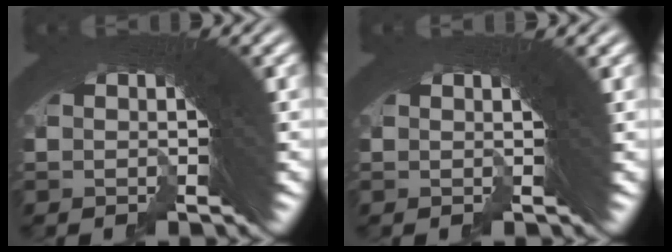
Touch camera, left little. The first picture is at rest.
{"total": 1.4, "force": [0.9, -0.6, 0.9], "torque": [-0.016, 0.007, 0.015]}